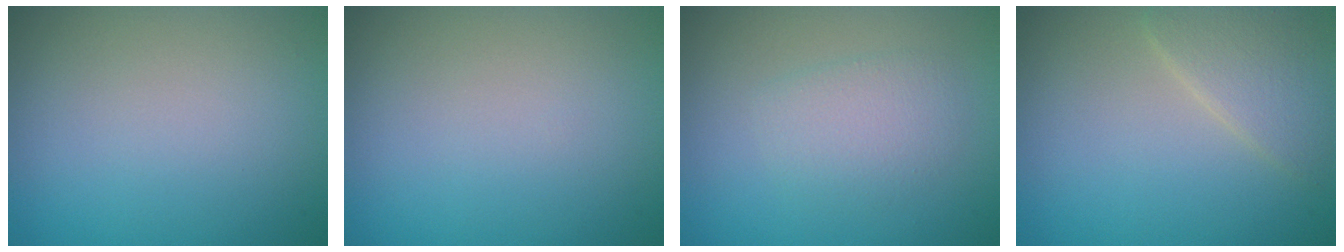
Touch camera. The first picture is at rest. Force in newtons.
{"total": 0.0}
{"total": 2.3, "press": 2.3, "slide": 0.1}
{"total": 2.8, "press": 2.8, "slide": 0.3}